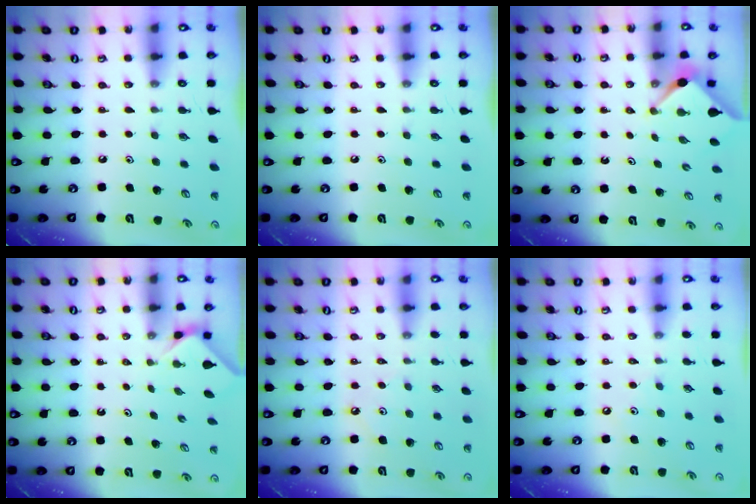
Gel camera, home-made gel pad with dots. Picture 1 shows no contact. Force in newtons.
{"total": 0.0}
{"total": 3.0, "press": 2.9, "slide": 0.3}
{"total": 1.3, "press": 1.3, "slide": 0.4}
{"total": 3.8, "press": 3.8, "slide": 0.7}
{"total": 2.8, "press": 2.8, "slide": 0.5}